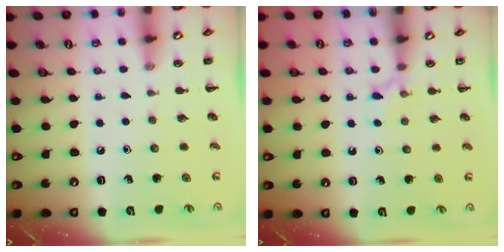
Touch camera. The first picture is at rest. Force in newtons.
{"total": 5.9, "press": 5.6, "slide": 1.9}